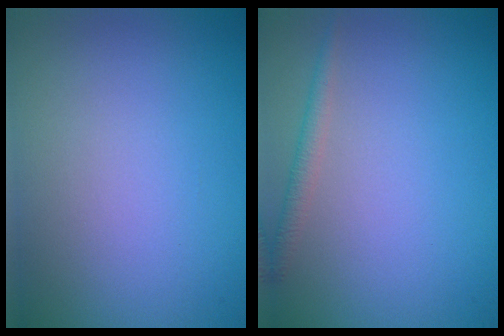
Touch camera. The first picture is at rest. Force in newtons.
{"total": 1.4, "press": 1.4, "slide": 0.0}